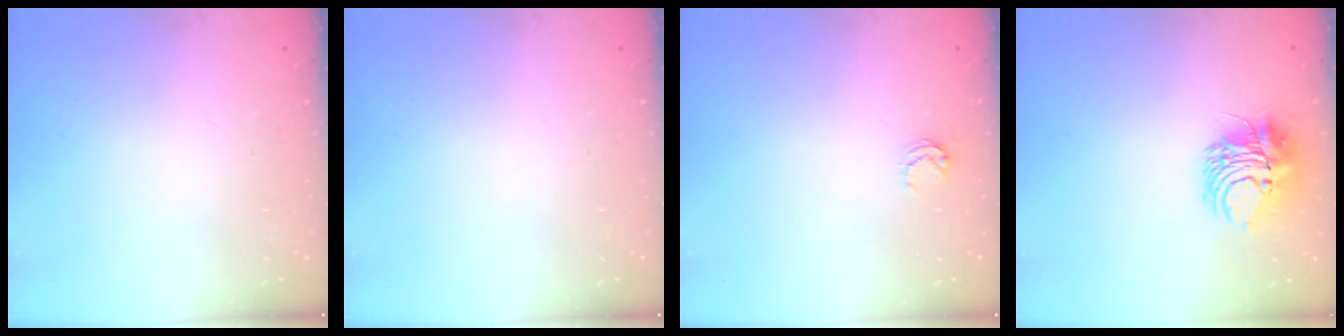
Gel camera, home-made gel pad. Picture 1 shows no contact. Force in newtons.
{"total": 0.0}
{"total": 3.8, "press": 3.8, "slide": 0.3}
{"total": 9.0, "press": 8.9, "slide": 1.3}